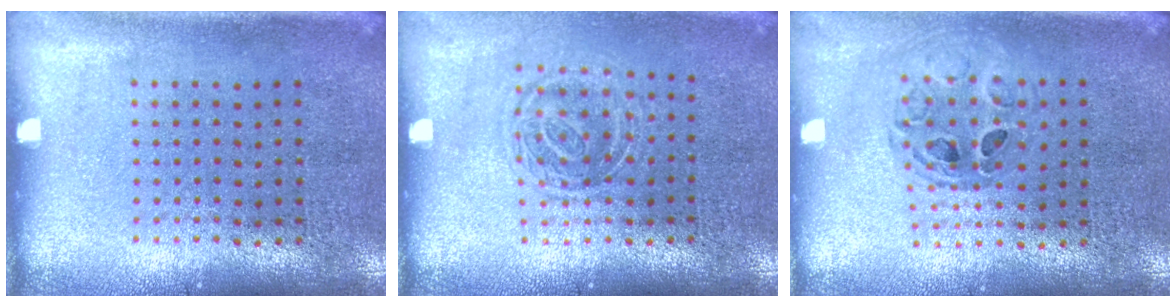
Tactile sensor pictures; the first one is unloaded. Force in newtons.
{"total": 1.3, "press": 1.1, "slide": 0.7}
{"total": 0.9, "press": 0.8, "slide": 0.1}